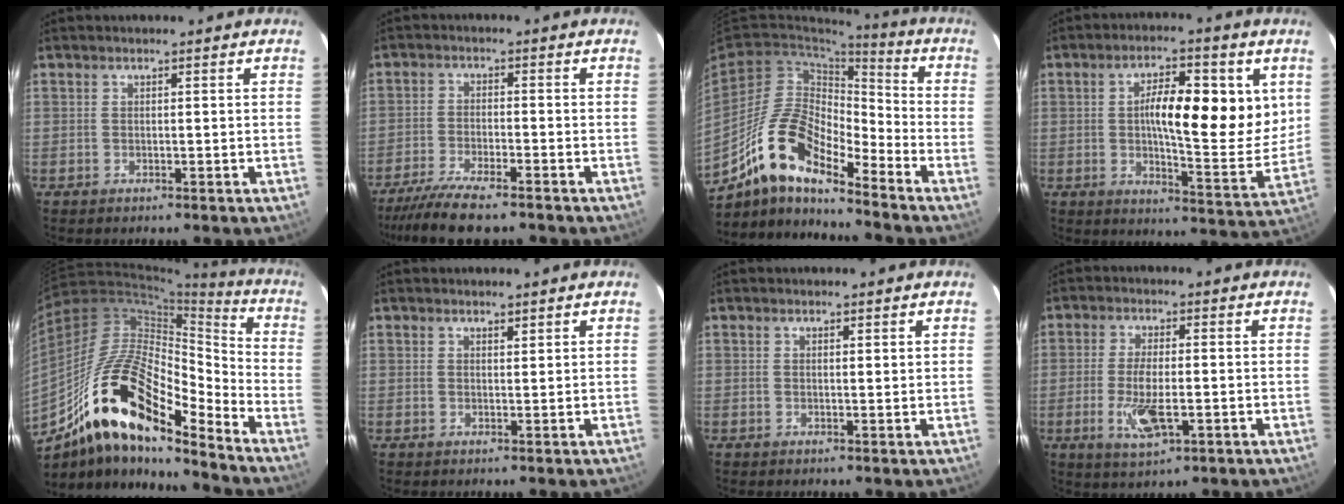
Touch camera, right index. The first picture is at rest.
{"total": 9.3, "force": [-7.8, 0.9, 5.1], "torque": [-0.083, -0.024, -0.128]}
{"total": 12.0, "force": [-9.4, 3.4, 6.6], "torque": [-0.133, 0.028, -0.171]}
{"total": 15.2, "force": [3.3, 4.1, 14.2], "torque": [-0.202, 0.013, 0.051]}
{"total": 19.8, "force": [-12.1, 5.7, 14.7], "torque": [-0.276, 0.027, -0.207]}
{"total": 0.9, "force": [0.8, 0.2, 0.4], "torque": [-0.009, -0.001, 0.014]}
{"total": 0.9, "force": [0.6, 0.2, 0.6], "torque": [-0.011, -0.001, 0.009]}
{"total": 6.7, "force": [-1.8, 1.8, 6.2], "torque": [-0.127, -0.012, -0.028]}